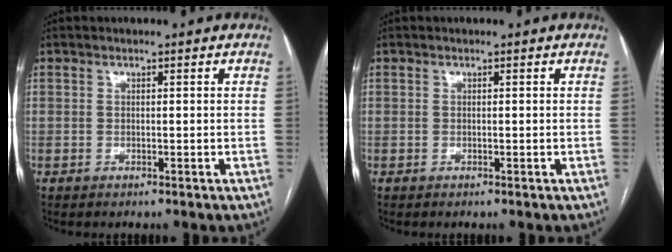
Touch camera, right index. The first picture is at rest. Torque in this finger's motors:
{"motor_torque": [0.00, 0.00, 0.00, 0.00]}